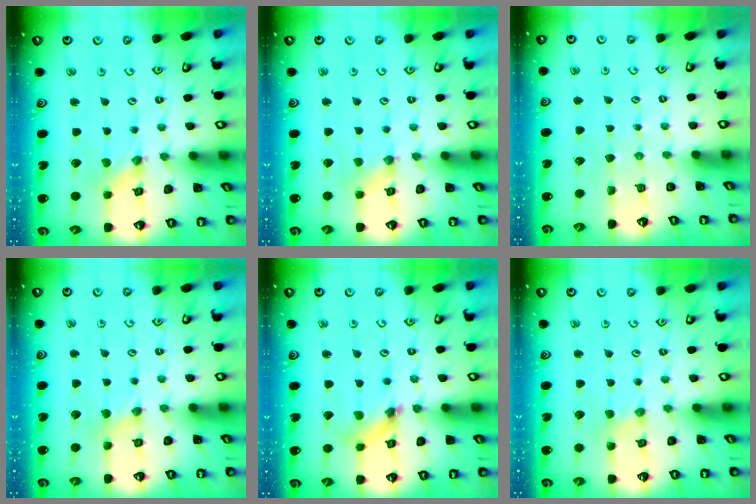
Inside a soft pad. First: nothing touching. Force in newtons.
{"total": 2.0, "press": 2.0, "slide": 0.3}
{"total": 0.0}
{"total": 3.6, "press": 3.6, "slide": 0.5}
{"total": 5.5, "press": 5.5, "slide": 0.7}
{"total": 1.9, "press": 1.9, "slide": 0.3}